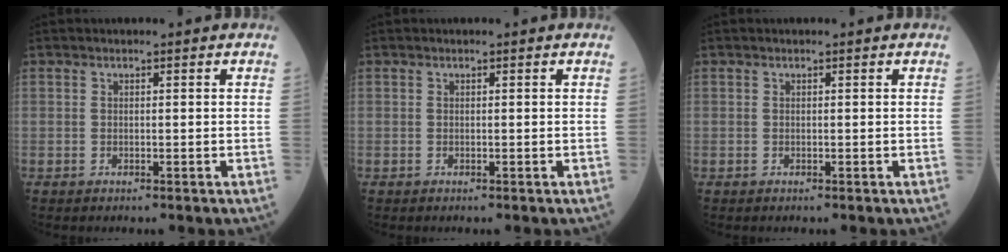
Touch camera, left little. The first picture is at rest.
{"total": 0.0}
{"total": 0.0}